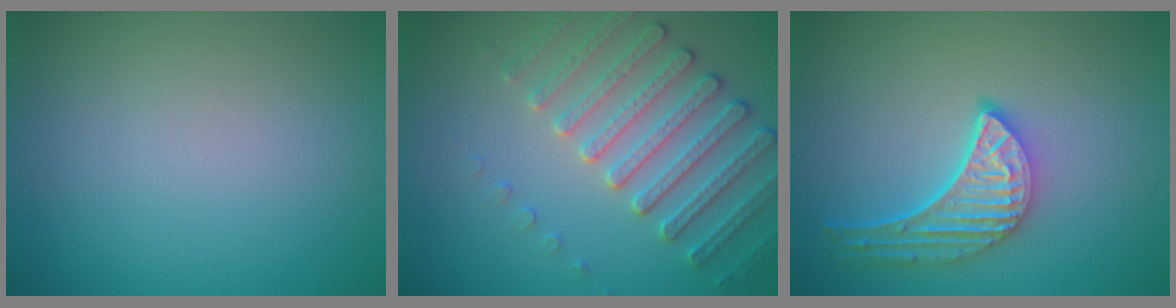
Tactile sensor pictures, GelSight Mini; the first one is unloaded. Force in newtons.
{"total": 4.3, "press": 4.2, "slide": 1.0}
{"total": 4.9, "press": 3.9, "slide": 3.0}